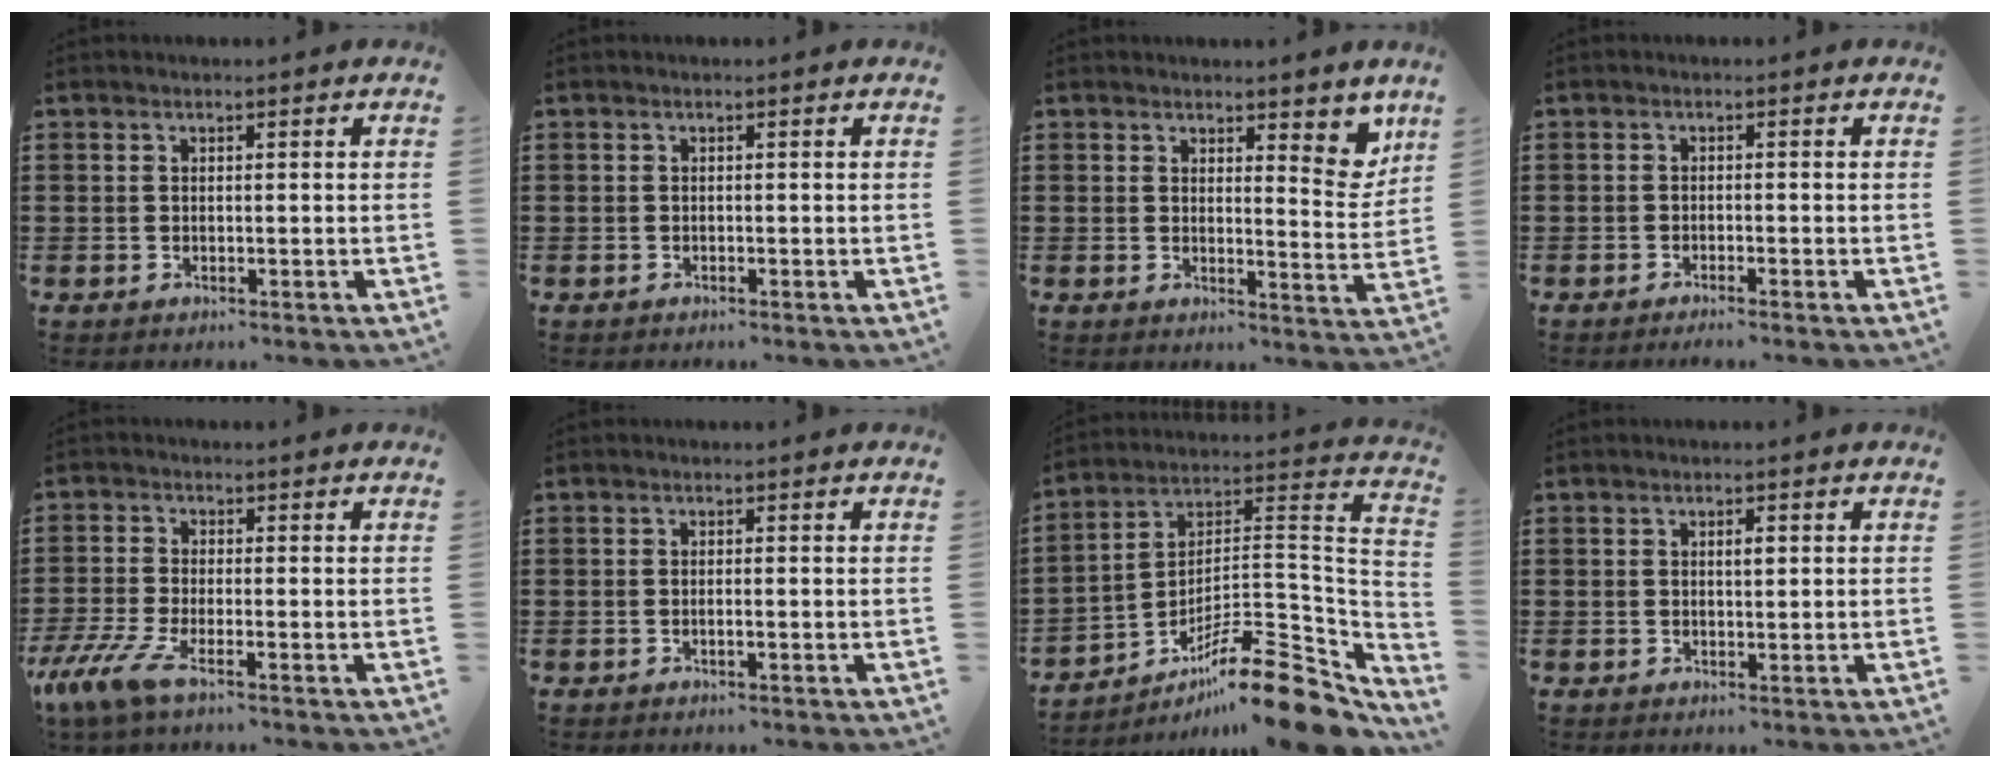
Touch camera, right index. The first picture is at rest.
{"total": 0.0}
{"total": 4.5, "force": [3.9, 1.4, 1.8], "torque": [-0.024, -0.017, 0.067]}
{"total": 0.9, "force": [-0.9, -0.1, 0.3], "torque": [-0.007, 0.000, -0.017]}
{"total": 5.4, "force": [-3.3, 0.5, 4.2], "torque": [-0.114, -0.026, -0.069]}
{"total": 0.6, "force": [-0.3, -0.1, 0.6], "torque": [-0.009, -0.004, -0.004]}
{"total": 15.3, "force": [-10.9, 2.7, 10.4], "torque": [-0.148, 0.034, -0.196]}
{"total": 1.5, "force": [0.4, 0.4, 1.4], "torque": [-0.027, 0.004, 0.004]}